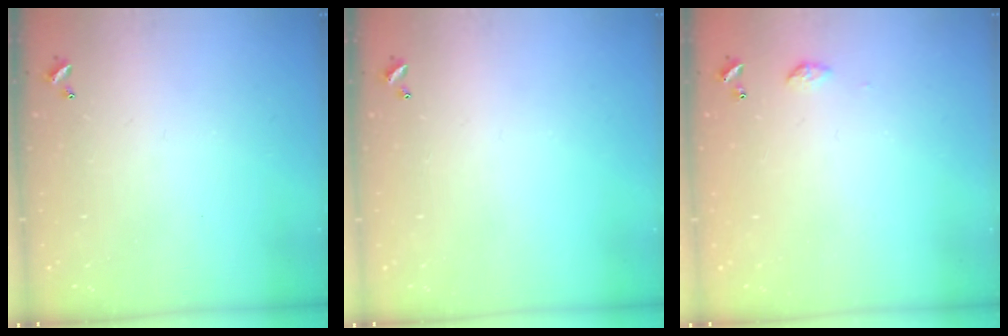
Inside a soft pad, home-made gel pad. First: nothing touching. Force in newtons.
{"total": 0.0}
{"total": 3.4, "press": 3.4, "slide": 0.5}